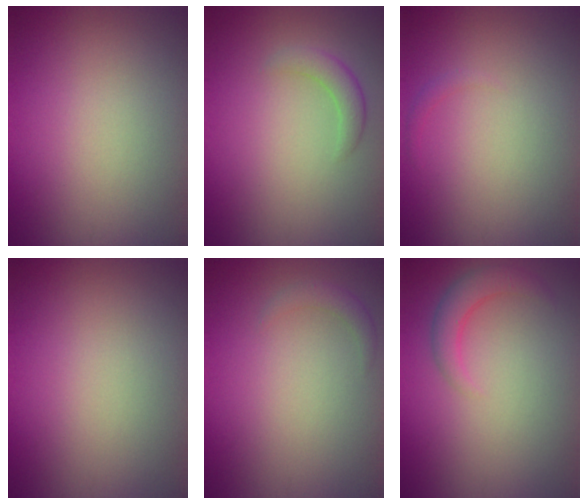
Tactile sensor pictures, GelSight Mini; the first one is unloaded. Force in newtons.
{"total": 2.0, "press": 2.0, "slide": 0.1}
{"total": 0.6, "press": 0.6, "slide": 0.1}
{"total": 0.0}
{"total": 1.3, "press": 1.2, "slide": 0.1}
{"total": 2.6, "press": 2.5, "slide": 0.2}